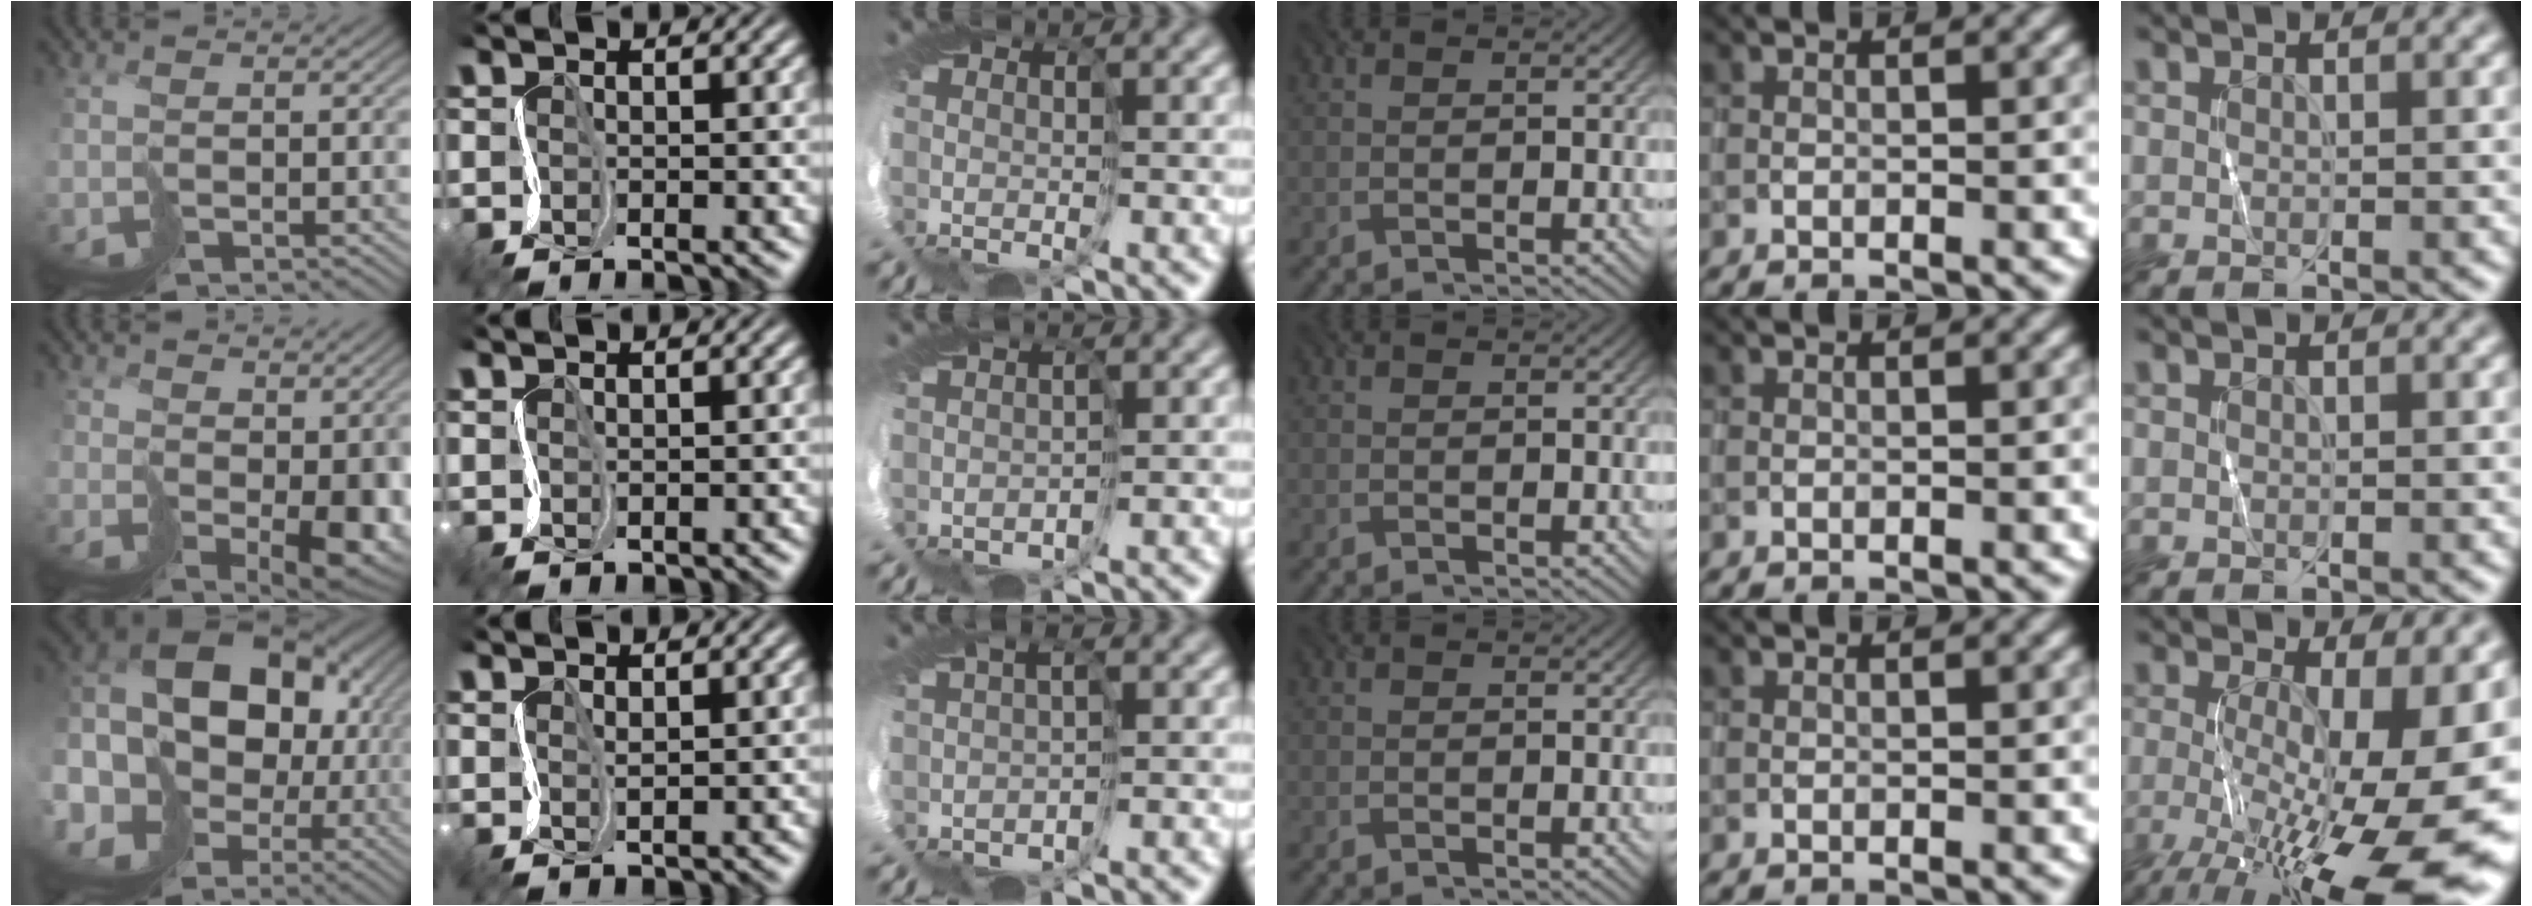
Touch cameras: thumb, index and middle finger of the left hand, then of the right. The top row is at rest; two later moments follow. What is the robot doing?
{"motion": "cut", "object": "wrapping paper"}